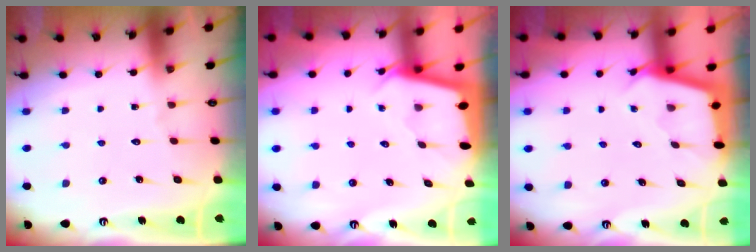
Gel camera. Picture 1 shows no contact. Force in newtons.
{"total": 2.0, "press": 2.0, "slide": 0.2}
{"total": 2.4, "press": 2.4, "slide": 0.1}